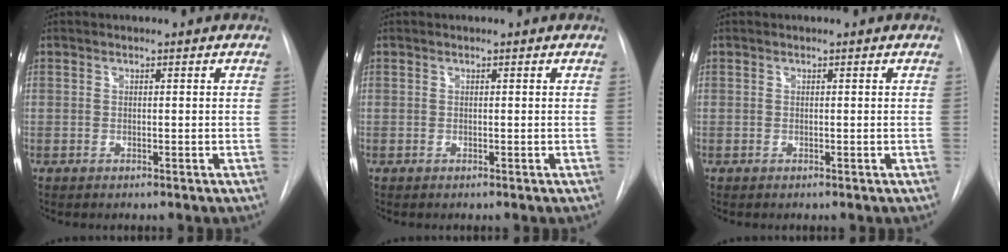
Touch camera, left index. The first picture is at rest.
{"total": 0.0}
{"total": 0.0}